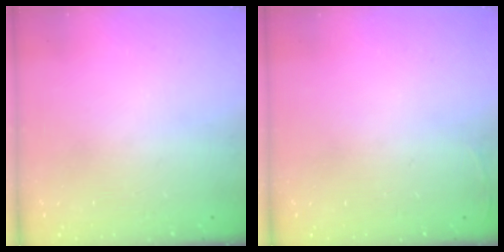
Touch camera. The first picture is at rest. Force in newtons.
{"total": 2.7, "press": 2.6, "slide": 1.0}